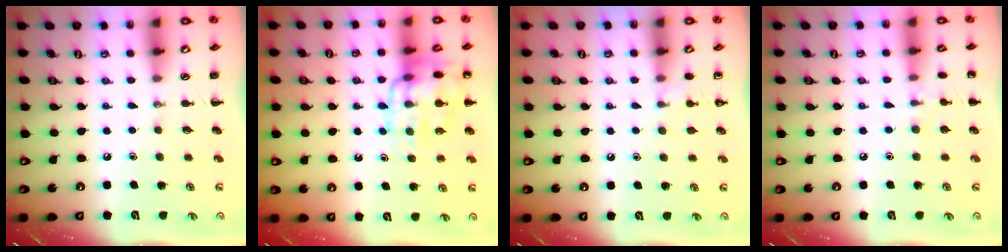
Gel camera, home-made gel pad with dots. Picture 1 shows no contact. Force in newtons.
{"total": 15.4, "press": 15.2, "slide": 1.9}
{"total": 6.0, "press": 5.8, "slide": 1.4}
{"total": 5.9, "press": 5.6, "slide": 1.8}